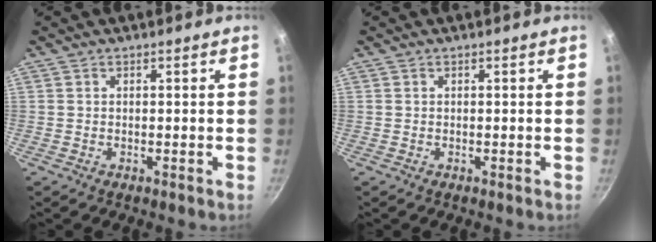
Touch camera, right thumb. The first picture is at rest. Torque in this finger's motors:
{"motor_torque": [0.00, 0.00, 0.00, 0.00, 0.00]}